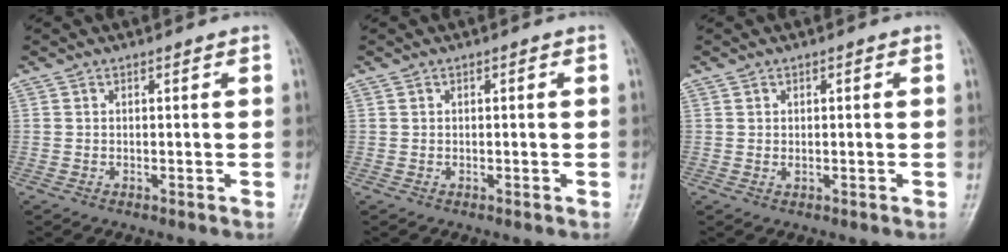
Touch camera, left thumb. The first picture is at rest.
{"total": 0.0}
{"total": 0.8, "force": [0.0, 0.5, 0.6], "torque": [-0.012, 0.001, 0.001]}